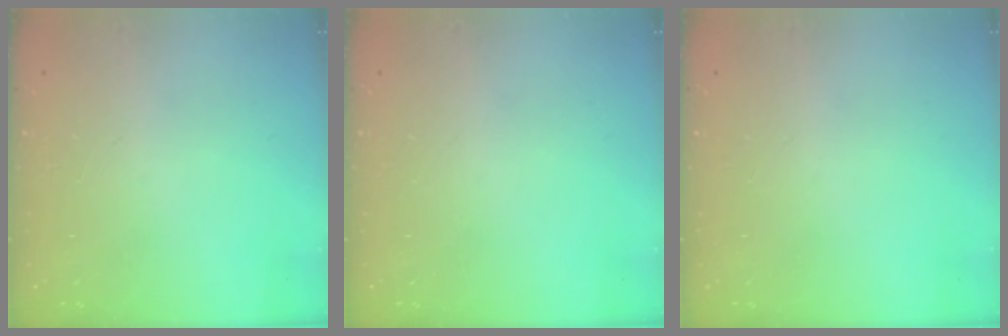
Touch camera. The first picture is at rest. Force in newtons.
{"total": 0.0}
{"total": 0.0}